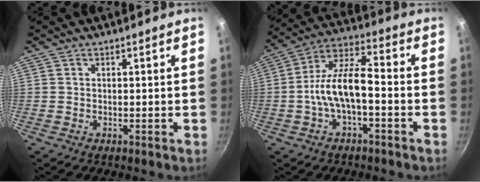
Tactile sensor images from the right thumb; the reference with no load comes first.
{"total": 11.6, "force": [-2.2, 5.0, 10.2], "torque": [-0.197, 0.047, -0.044]}